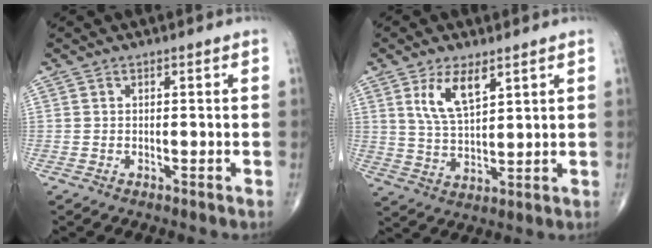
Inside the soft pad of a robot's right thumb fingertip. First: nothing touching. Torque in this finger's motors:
{"motor_torque": [-0.06, 0.07, 0.29, -0.03, 0.09]}